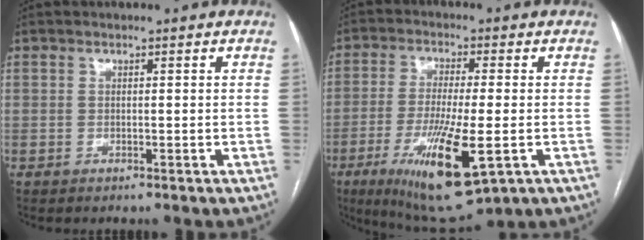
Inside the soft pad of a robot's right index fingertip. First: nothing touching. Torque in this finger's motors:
{"motor_torque": [1.95, -0.19, 0.40, 0.21]}